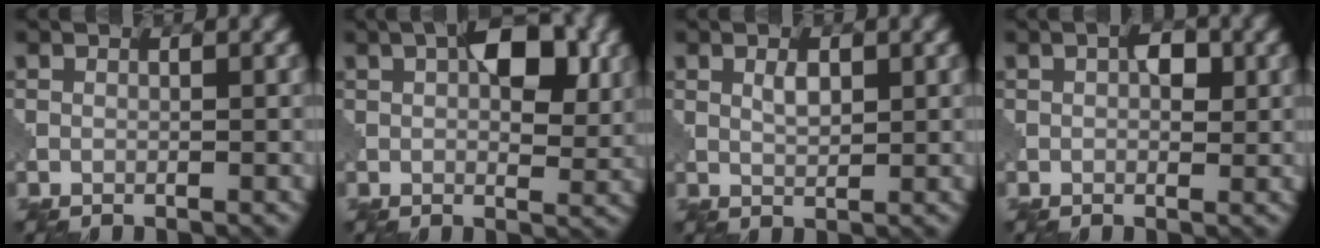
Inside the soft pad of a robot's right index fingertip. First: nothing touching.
{"total": 6.3, "force": [2.3, 3.2, 5.0], "torque": [-0.069, 0.000, 0.034]}
{"total": 1.5, "force": [1.0, 0.6, 0.9], "torque": [-0.020, -0.002, 0.021]}
{"total": 2.2, "force": [0.6, 1.3, 1.7], "torque": [-0.022, 0.000, 0.010]}